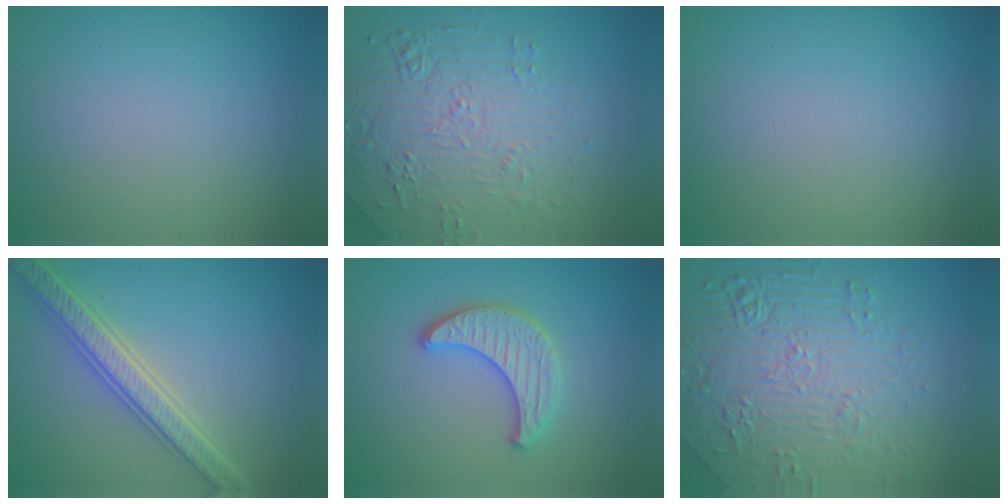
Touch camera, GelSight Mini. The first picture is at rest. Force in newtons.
{"total": 4.9, "press": 4.5, "slide": 2.0}
{"total": 0.0}
{"total": 5.5, "press": 5.4, "slide": 1.1}
{"total": 3.3, "press": 3.3, "slide": 0.3}
{"total": 7.6, "press": 5.9, "slide": 4.7}